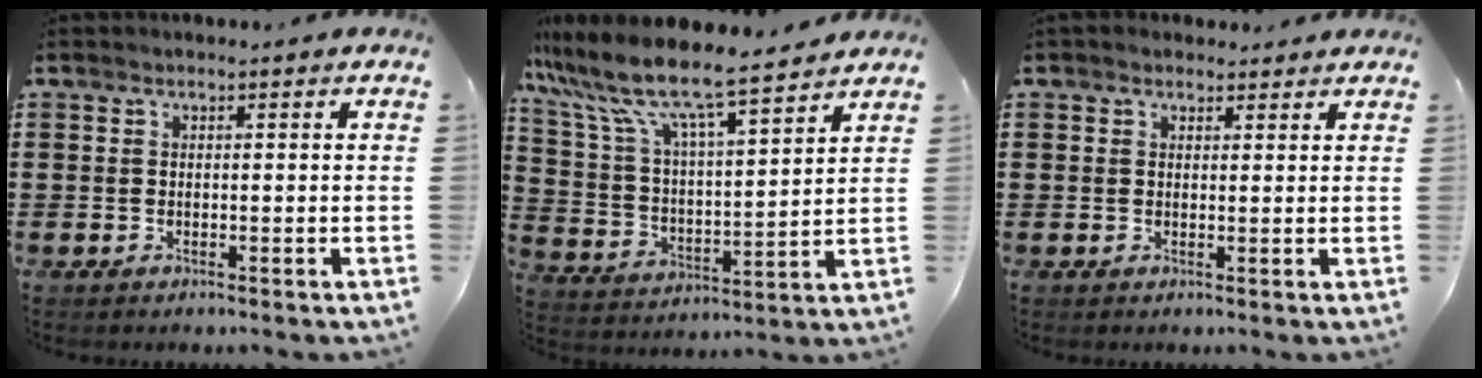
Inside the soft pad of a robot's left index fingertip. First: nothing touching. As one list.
[{"total": 9.0, "force": [7.9, 0.7, 4.3], "torque": [-0.116, -0.052, 0.131]}, {"total": 1.5, "force": [1.2, 0.8, 0.1], "torque": [-0.006, 0.007, 0.024]}]